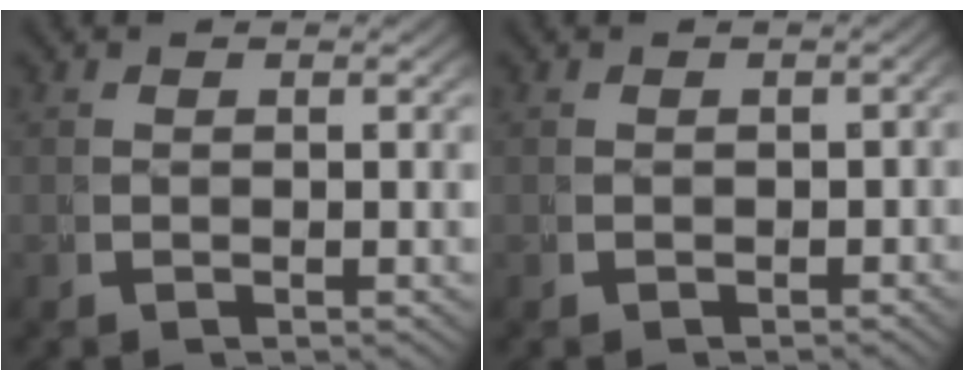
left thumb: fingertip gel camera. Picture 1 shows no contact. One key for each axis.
{"total": 1.1, "fx": -0.7, "fy": 0.7, "fz": 0.4, "tx": -0.002, "ty": -0.007, "tz": -0.011}